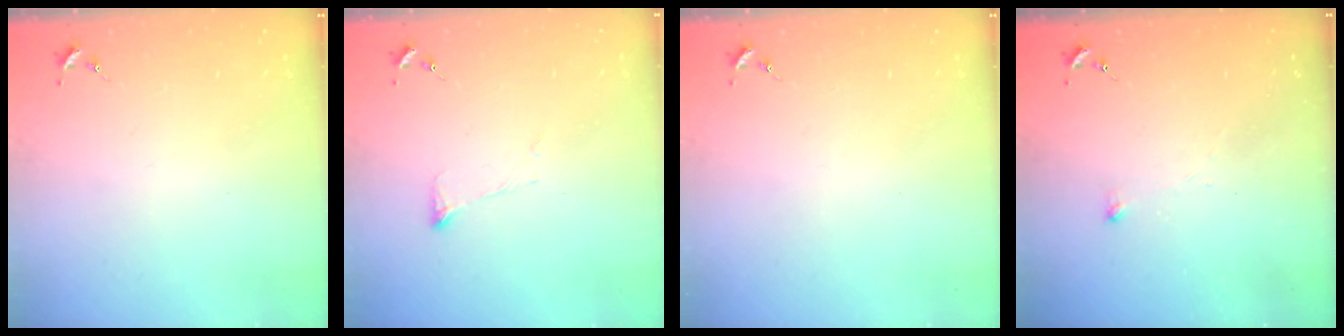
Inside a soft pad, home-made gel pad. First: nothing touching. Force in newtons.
{"total": 5.5, "press": 5.5, "slide": 0.7}
{"total": 0.0}
{"total": 2.5, "press": 2.5, "slide": 0.5}